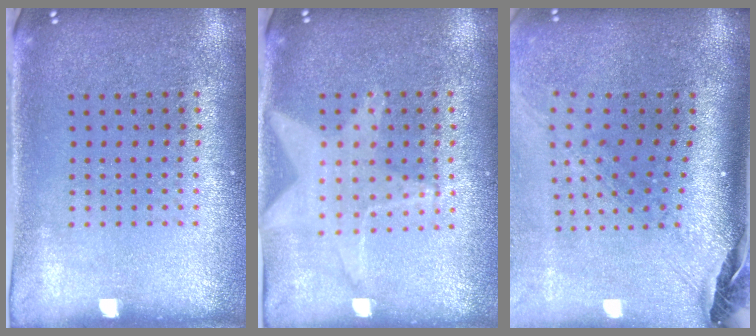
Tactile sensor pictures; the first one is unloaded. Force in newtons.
{"total": 1.1, "press": 1.1, "slide": 0.1}
{"total": 2.7, "press": 2.0, "slide": 1.8}